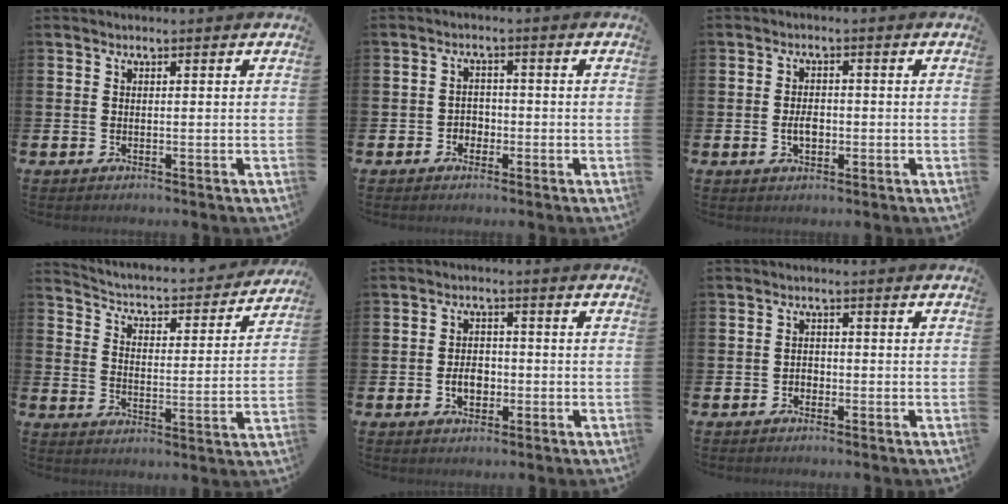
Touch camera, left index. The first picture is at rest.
{"total": 2.2, "force": [-1.2, 1.7, 0.5], "torque": [-0.009, 0.004, -0.029]}
{"total": 2.8, "force": [-0.5, 1.8, 2.0], "torque": [-0.025, -0.002, -0.013]}
{"total": 3.7, "force": [3.5, 1.0, 0.9], "torque": [-0.045, -0.035, 0.049]}
{"total": 3.4, "force": [-0.9, 2.5, 2.2], "torque": [-0.022, -0.005, -0.023]}
{"total": 1.4, "force": [-0.7, 1.1, 0.3], "torque": [-0.003, 0.001, -0.018]}